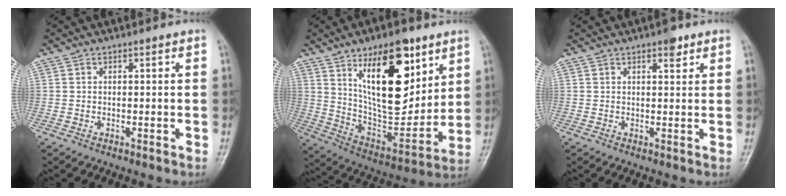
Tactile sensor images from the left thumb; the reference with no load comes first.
{"total": 21.8, "force": [9.7, 10.2, 16.7], "torque": [-0.209, -0.053, 0.173]}
{"total": 2.5, "force": [1.6, 1.1, 1.6], "torque": [-0.014, -0.007, 0.021]}